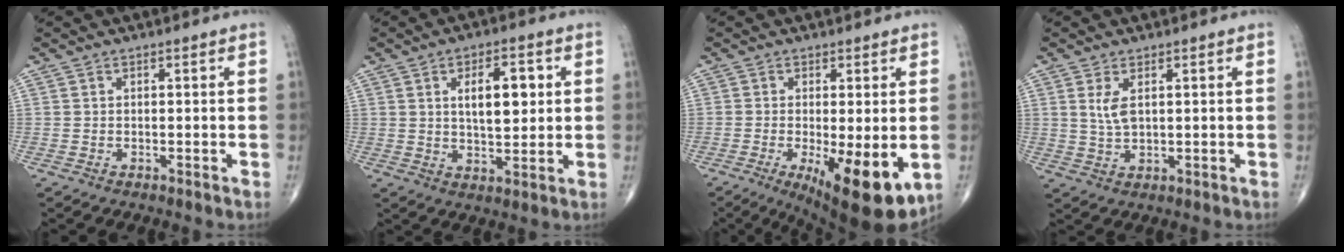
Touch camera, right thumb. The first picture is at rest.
{"total": 9.1, "force": [2.2, 4.3, 7.7], "torque": [-0.098, -0.006, 0.037]}
{"total": 13.2, "force": [-3.6, 4.0, 12.0], "torque": [-0.167, -0.026, -0.043]}
{"total": 5.9, "force": [1.7, 2.7, 5.0], "torque": [-0.104, -0.008, 0.043]}